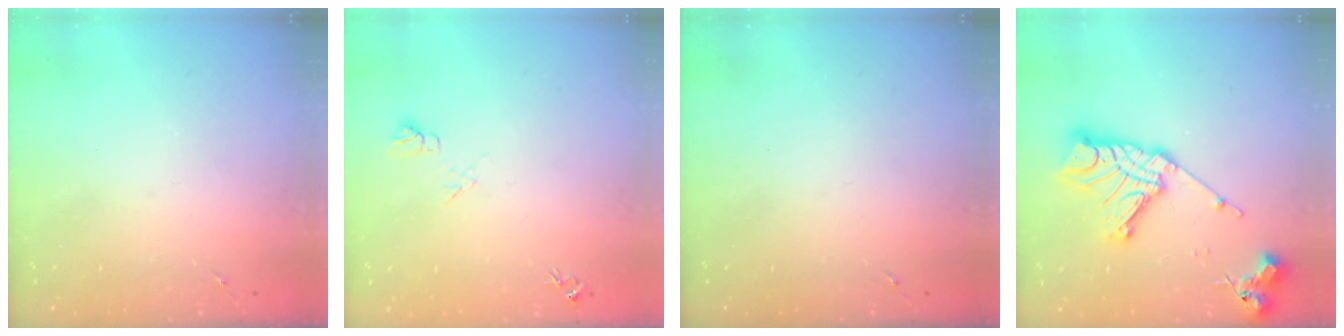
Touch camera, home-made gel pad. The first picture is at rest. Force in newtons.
{"total": 6.7, "press": 6.7, "slide": 0.7}
{"total": 0.0}
{"total": 19.3, "press": 19.2, "slide": 1.8}